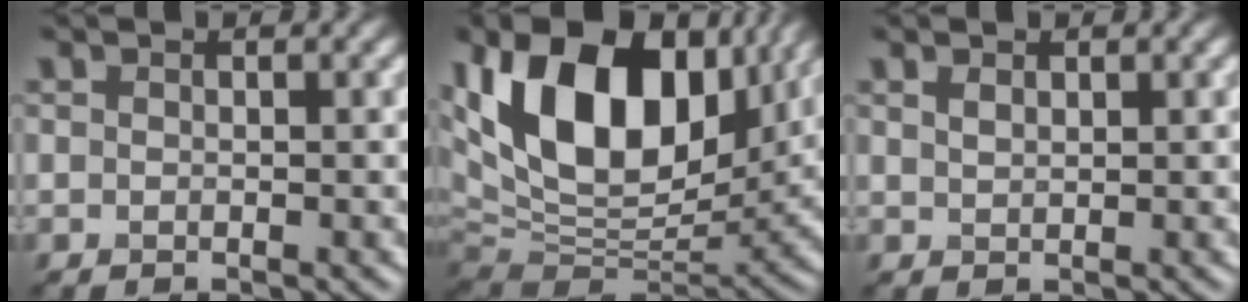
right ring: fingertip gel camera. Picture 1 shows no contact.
{"total": 17.3, "force": [6.3, 10.2, 12.5], "torque": [-0.243, 0.020, 0.108]}
{"total": 0.9, "force": [0.6, 0.4, 0.5], "torque": [-0.012, 0.000, 0.015]}